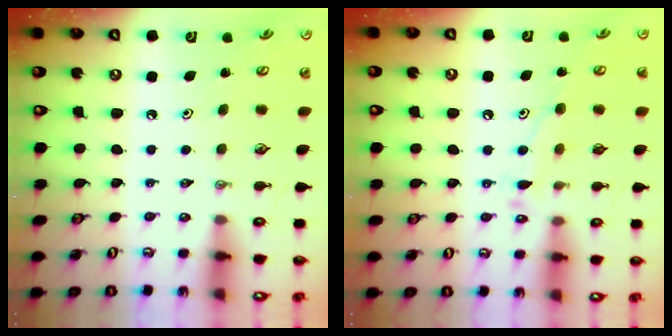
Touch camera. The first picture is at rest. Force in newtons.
{"total": 8.7, "press": 8.6, "slide": 0.5}